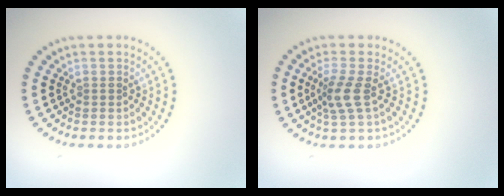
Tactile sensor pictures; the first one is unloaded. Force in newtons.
{"total": 2.4, "press": 1.9, "slide": 1.5}